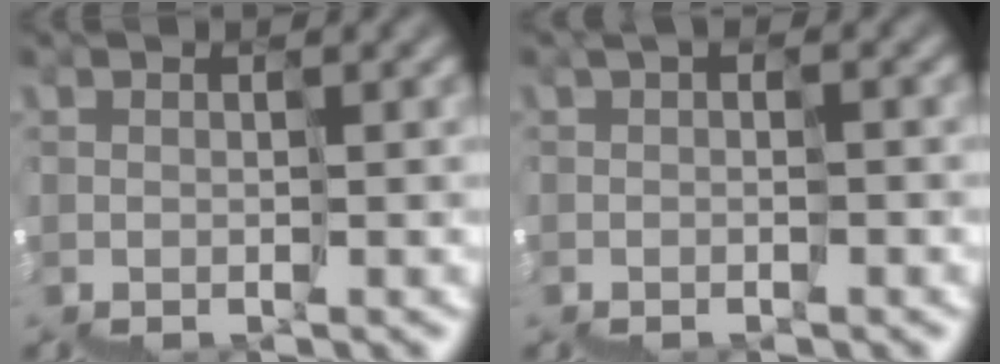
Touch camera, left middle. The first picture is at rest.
{"total": 0.6, "force": [-0.4, 0.0, 0.4], "torque": [-0.002, 0.005, 0.001]}